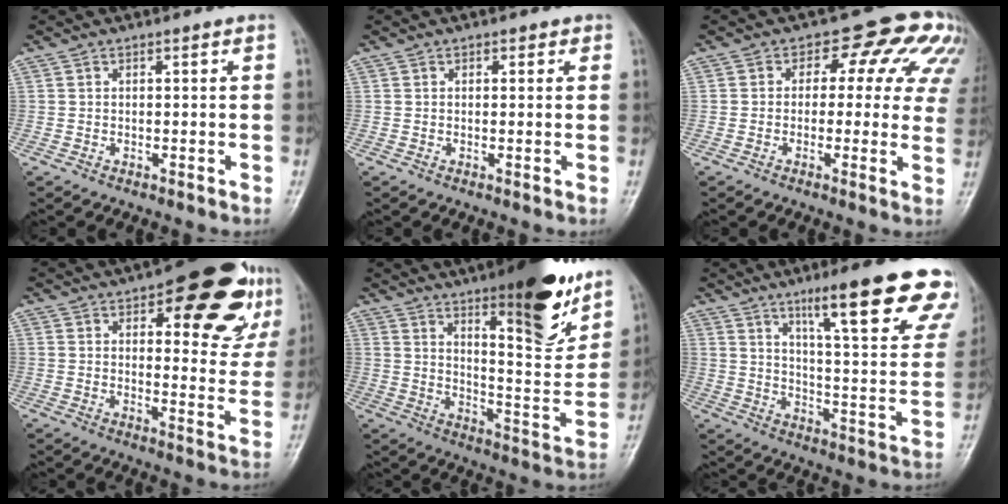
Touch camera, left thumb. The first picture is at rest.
{"total": 1.5, "force": [0.6, 1.1, 0.8], "torque": [0.006, 0.000, 0.003]}
{"total": 13.2, "force": [4.3, 8.2, 9.5], "torque": [-0.051, 0.015, 0.033]}
{"total": 19.0, "force": [9.6, 7.7, 14.6], "torque": [-0.138, -0.031, 0.122]}
{"total": 20.6, "force": [13.0, 5.2, 15.1], "torque": [-0.178, -0.071, 0.197]}
{"total": 23.6, "force": [15.2, 4.4, 17.5], "torque": [-0.202, -0.058, 0.212]}